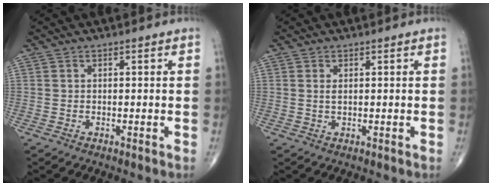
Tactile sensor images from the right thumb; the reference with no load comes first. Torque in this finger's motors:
{"motor_torque": [-0.36, 0.16, -0.34, -0.09, -0.01]}